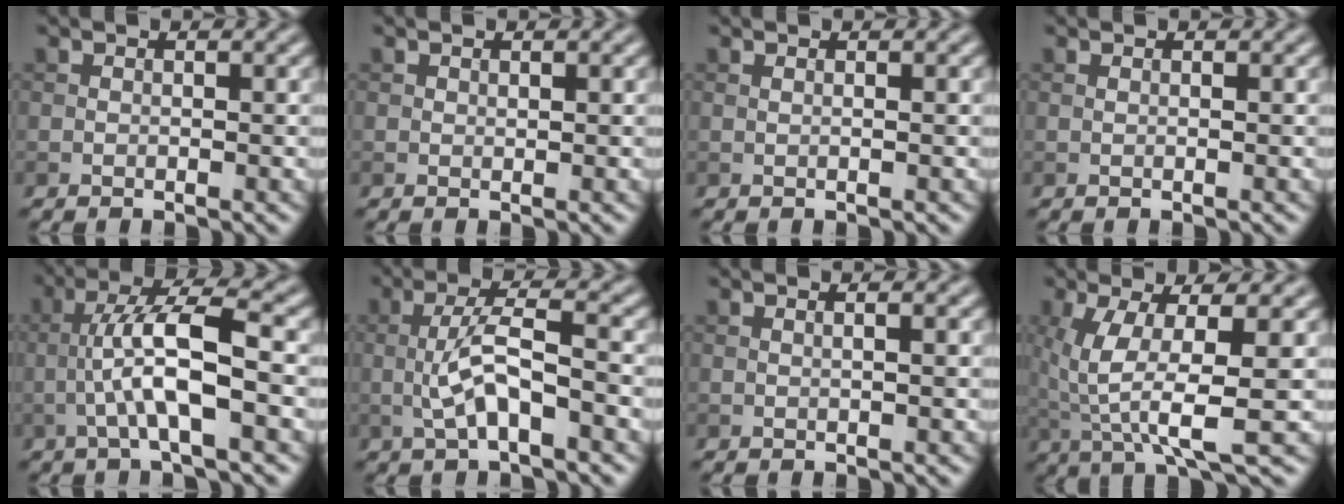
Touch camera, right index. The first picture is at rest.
{"total": 0.0}
{"total": 0.8, "force": [0.3, 0.3, 0.7], "torque": [-0.008, 0.002, -0.003]}
{"total": 0.5, "force": [0.2, 0.2, 0.4], "torque": [-0.005, 0.002, -0.002]}
{"total": 6.5, "force": [-1.3, 1.2, 6.3], "torque": [-0.116, 0.019, -0.027]}
{"total": 4.7, "force": [-1.3, 1.2, 4.4], "torque": [-0.089, 0.011, -0.028]}
{"total": 1.1, "force": [0.3, 0.4, 1.0], "torque": [-0.007, -0.001, -0.002]}
{"total": 6.4, "force": [0.3, 1.6, 6.2], "torque": [-0.133, -0.008, 0.011]}